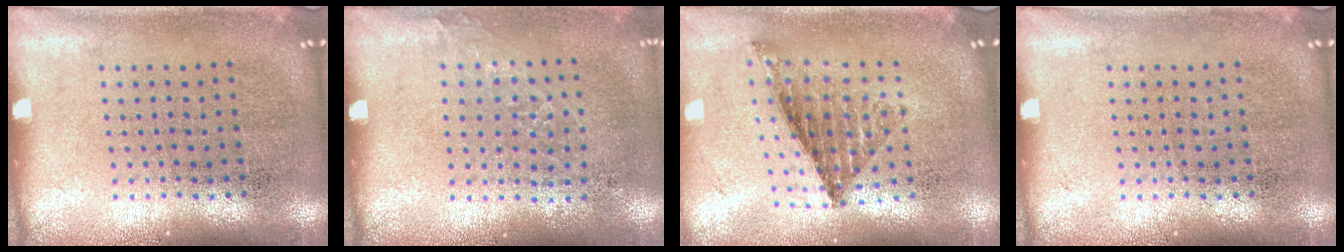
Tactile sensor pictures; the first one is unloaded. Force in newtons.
{"total": 0.9, "press": 0.8, "slide": 0.4}
{"total": 0.9, "press": 0.8, "slide": 0.3}
{"total": 0.0}